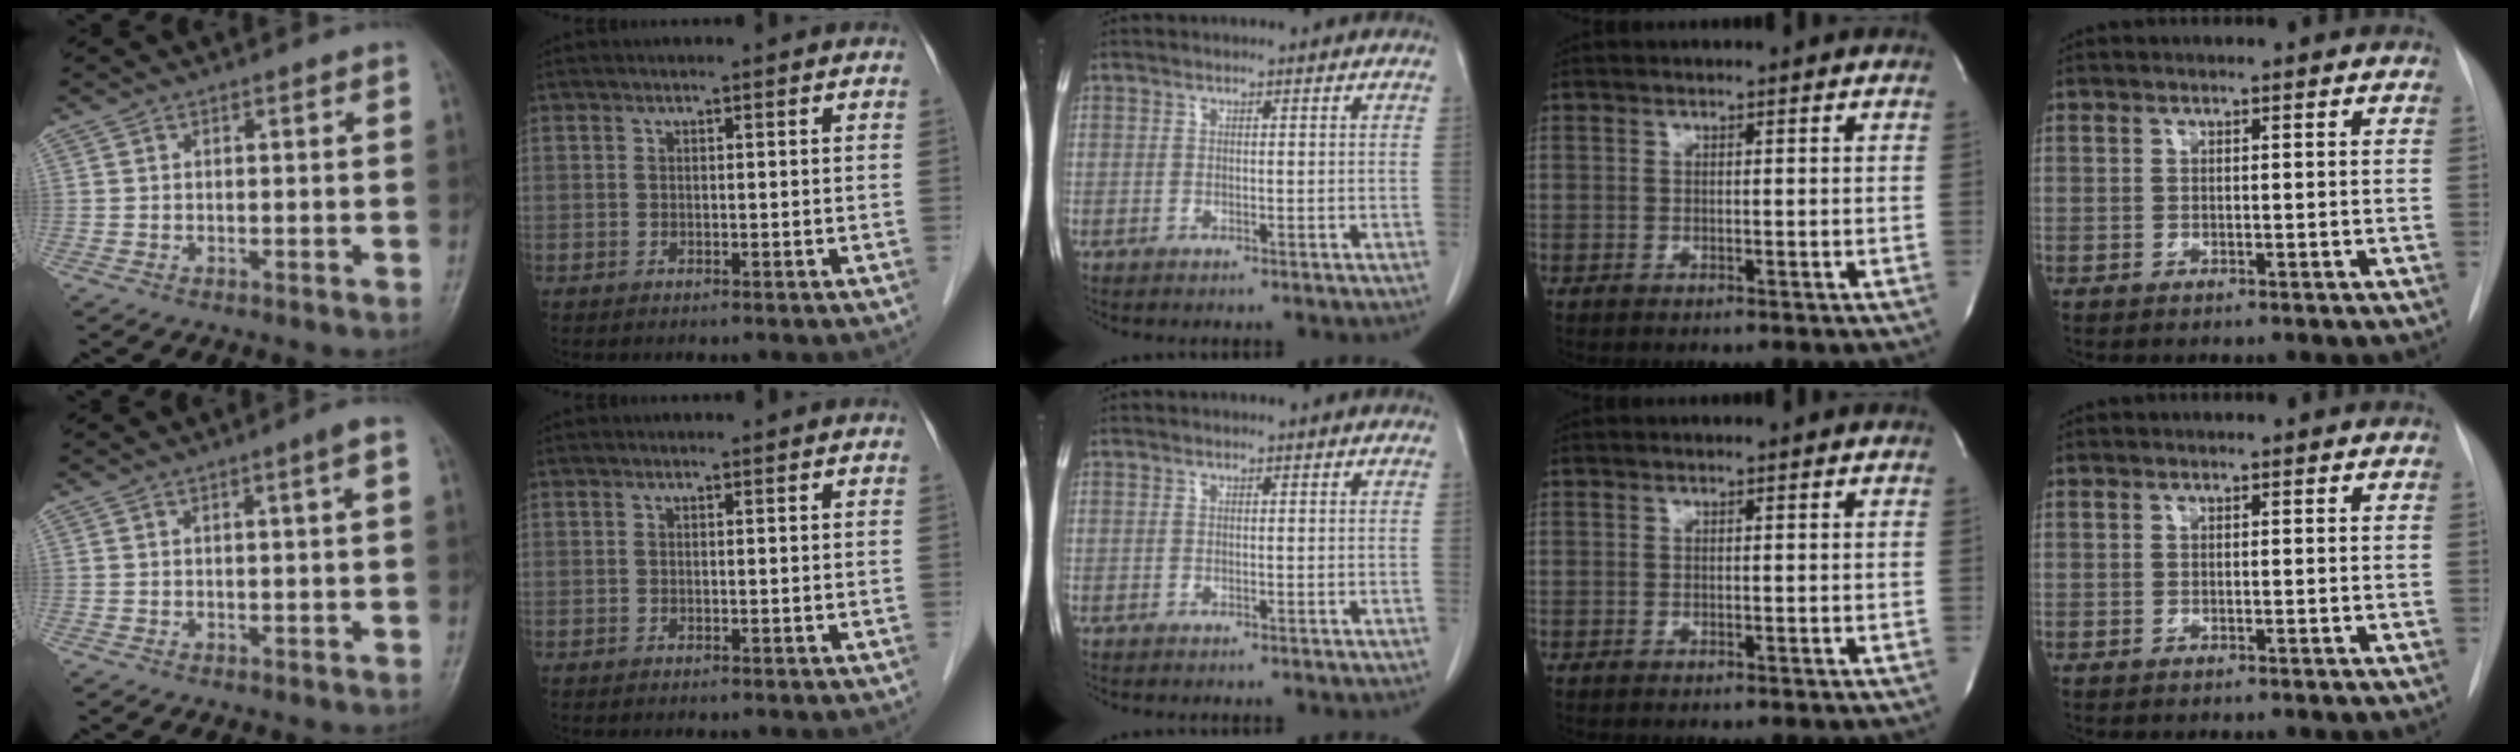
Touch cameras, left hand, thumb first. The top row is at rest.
{"thumb": {"total": 1.8, "force": [0.5, -0.3, 1.8], "torque": [-0.028, 0.003, 0.011]}}